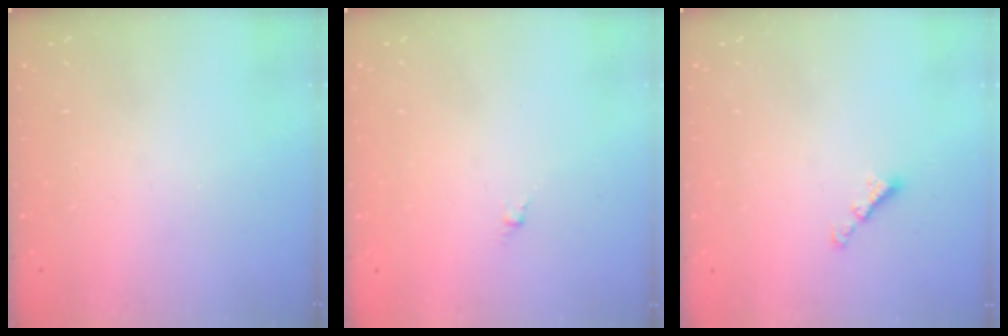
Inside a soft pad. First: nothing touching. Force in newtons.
{"total": 0.0}
{"total": 2.3, "press": 2.3, "slide": 0.4}